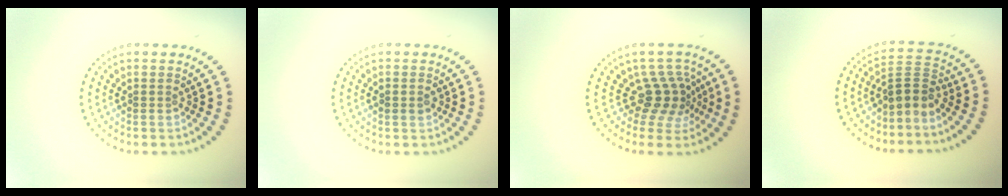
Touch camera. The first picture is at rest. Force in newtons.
{"total": 1.0, "press": 1.0, "slide": 0.3}
{"total": 3.4, "press": 2.4, "slide": 2.4}
{"total": 2.6, "press": 1.9, "slide": 1.8}